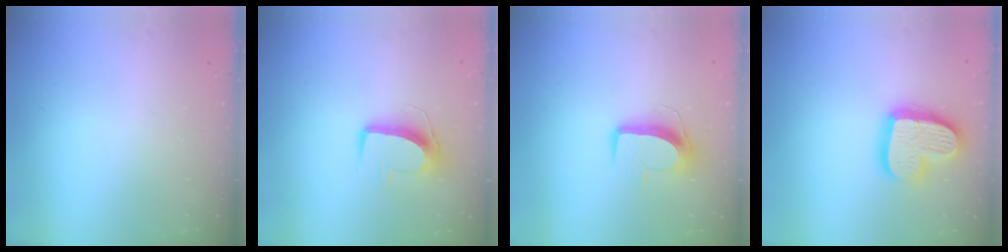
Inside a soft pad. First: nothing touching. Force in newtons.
{"total": 9.7, "press": 9.7, "slide": 0.6}
{"total": 9.9, "press": 9.9, "slide": 0.3}
{"total": 18.7, "press": 18.7, "slide": 1.5}